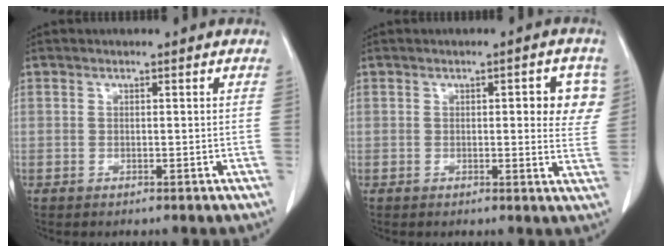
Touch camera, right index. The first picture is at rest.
{"total": 5.6, "force": [1.6, 1.7, 5.1], "torque": [-0.047, 0.001, 0.012]}